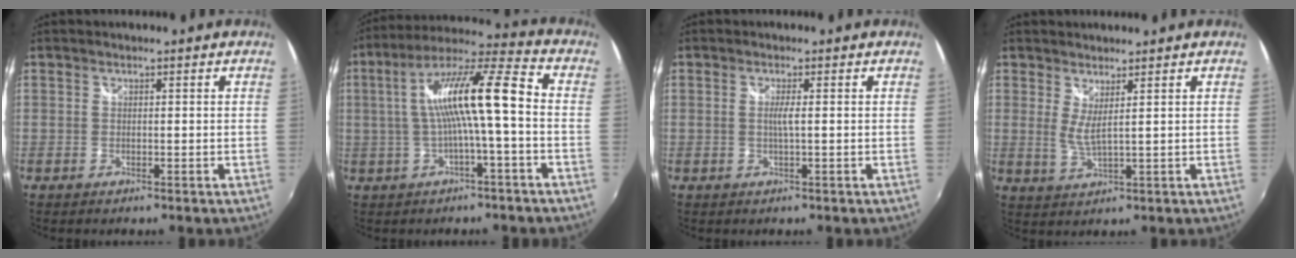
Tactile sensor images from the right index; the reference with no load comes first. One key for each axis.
{"total": 13.4, "fx": -0.9, "fy": 1.2, "fz": 13.3, "tx": -0.243, "ty": 0.025, "tz": -0.012}
{"total": 1.7, "fx": -0.1, "fy": -0.3, "fz": 1.7, "tx": -0.031, "ty": -0.002, "tz": -0.004}
{"total": 2.8, "fx": 1.4, "fy": 0.0, "fz": 2.4, "tx": -0.048, "ty": -0.013, "tz": 0.023}